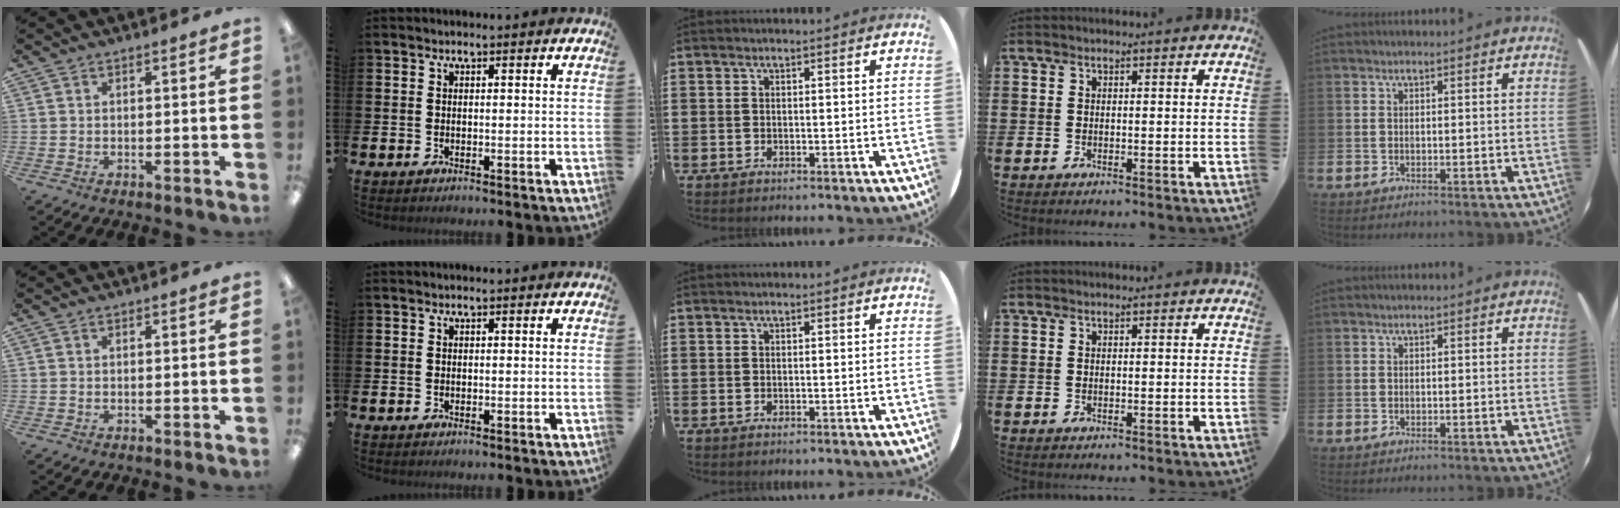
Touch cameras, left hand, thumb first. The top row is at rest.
{}